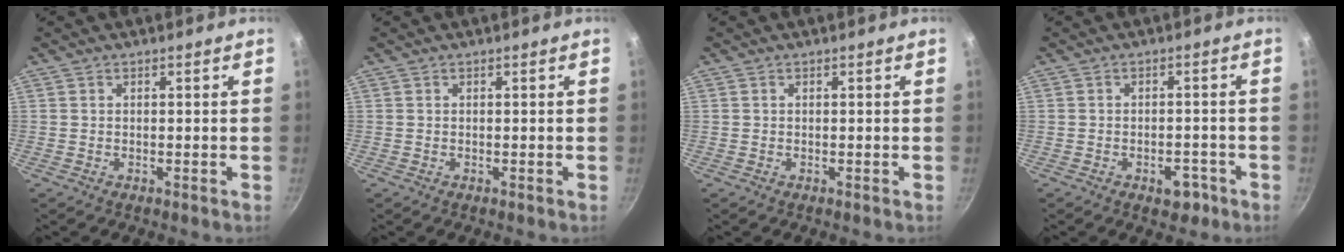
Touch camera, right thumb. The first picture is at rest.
{"total": 0.0}
{"total": 0.0}
{"total": 3.9, "force": [-2.2, 2.3, 2.4], "torque": [-0.017, 0.014, -0.029]}